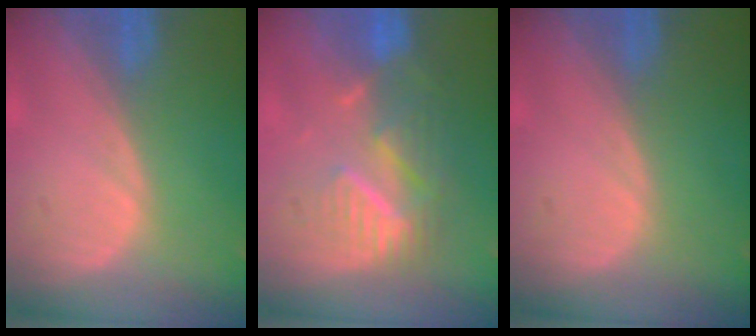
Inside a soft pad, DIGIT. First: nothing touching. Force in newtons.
{"total": 8.9, "press": 7.8, "slide": 4.4}
{"total": 0.0}